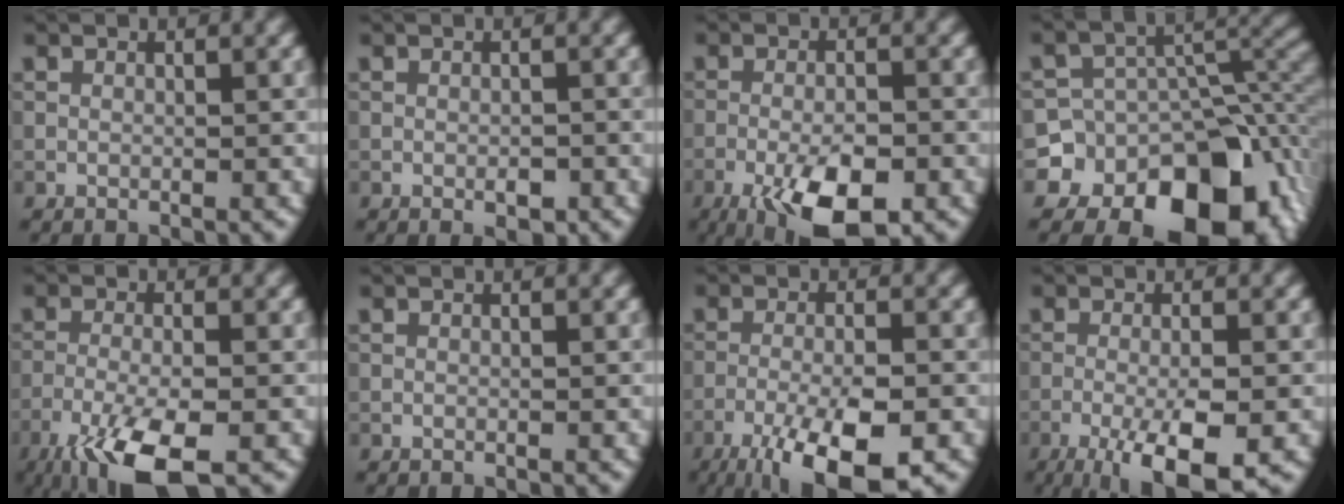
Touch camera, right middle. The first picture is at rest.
{"total": 1.3, "force": [-0.5, 0.6, 1.0], "torque": [-0.014, -0.002, -0.006]}
{"total": 8.6, "force": [-4.7, 2.9, 6.6], "torque": [-0.118, -0.012, -0.078]}
{"total": 15.4, "force": [-8.5, 10.9, 6.7], "torque": [-0.124, -0.014, -0.124]}
{"total": 8.0, "force": [-4.9, 2.1, 5.9], "torque": [-0.125, -0.018, -0.097]}
{"total": 0.0}
{"total": 10.1, "force": [-6.2, 2.9, 7.5], "torque": [-0.127, -0.025, -0.099]}
{"total": 7.7, "force": [-3.7, 2.0, 6.5], "torque": [-0.105, -0.005, -0.060]}